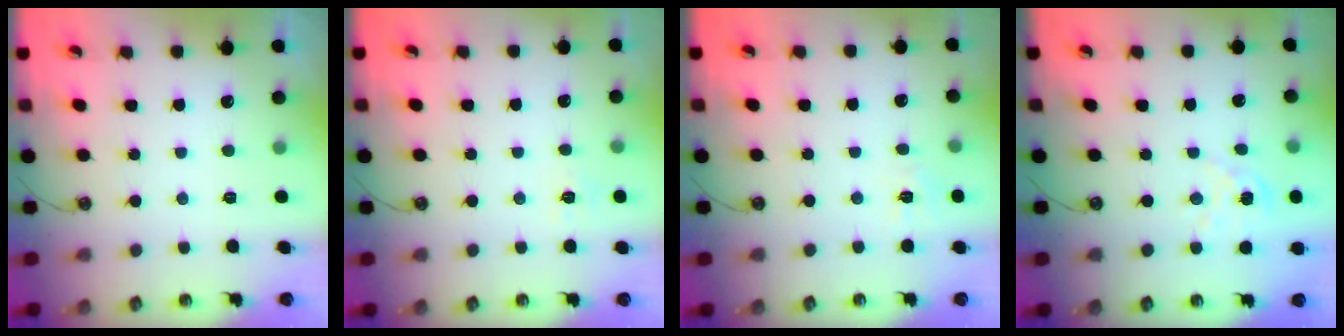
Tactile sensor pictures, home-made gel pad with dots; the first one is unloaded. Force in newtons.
{"total": 5.8, "press": 5.7, "slide": 0.8}
{"total": 3.9, "press": 3.9, "slide": 0.5}
{"total": 2.8, "press": 2.7, "slide": 0.3}